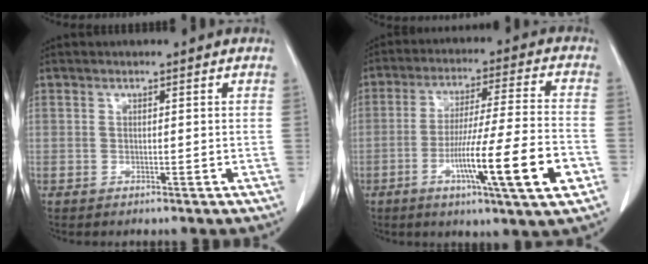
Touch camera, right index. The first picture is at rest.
{"total": 15.6, "force": [-5.7, -0.2, 14.5], "torque": [-0.242, -0.015, -0.093]}